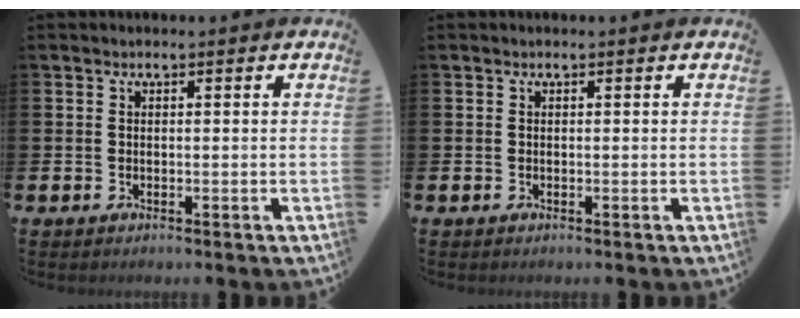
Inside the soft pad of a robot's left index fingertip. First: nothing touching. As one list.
[{"total": 0.0}]